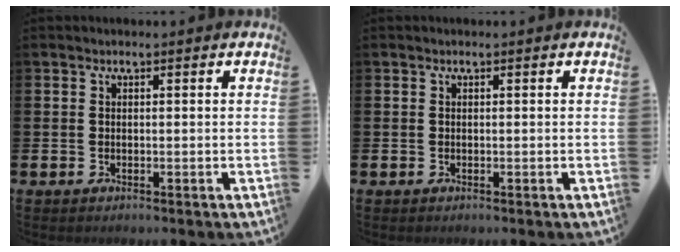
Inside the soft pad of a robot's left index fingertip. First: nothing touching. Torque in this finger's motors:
{"motor_torque": [0.00, 0.00, 0.00, 0.00]}